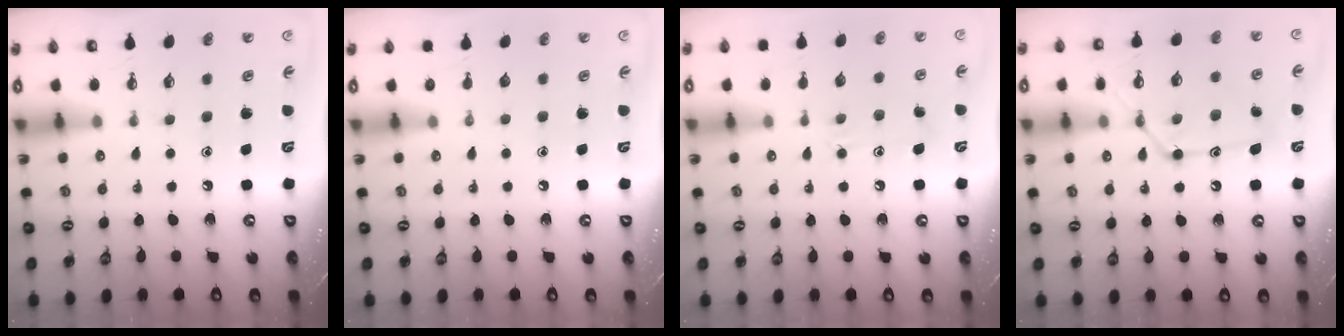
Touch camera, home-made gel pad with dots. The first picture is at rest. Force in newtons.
{"total": 0.0}
{"total": 9.7, "press": 9.7, "slide": 0.7}
{"total": 15.8, "press": 15.7, "slide": 1.4}